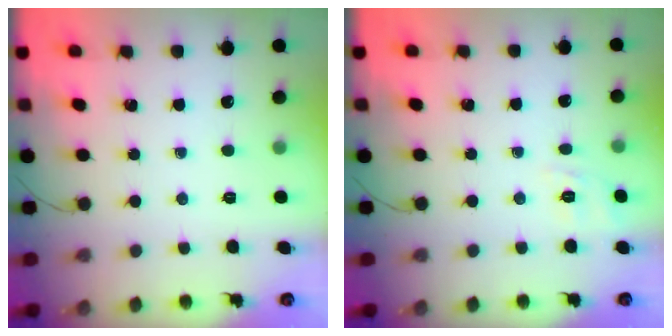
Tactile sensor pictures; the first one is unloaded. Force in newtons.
{"total": 2.0, "press": 0.4, "slide": 1.9}